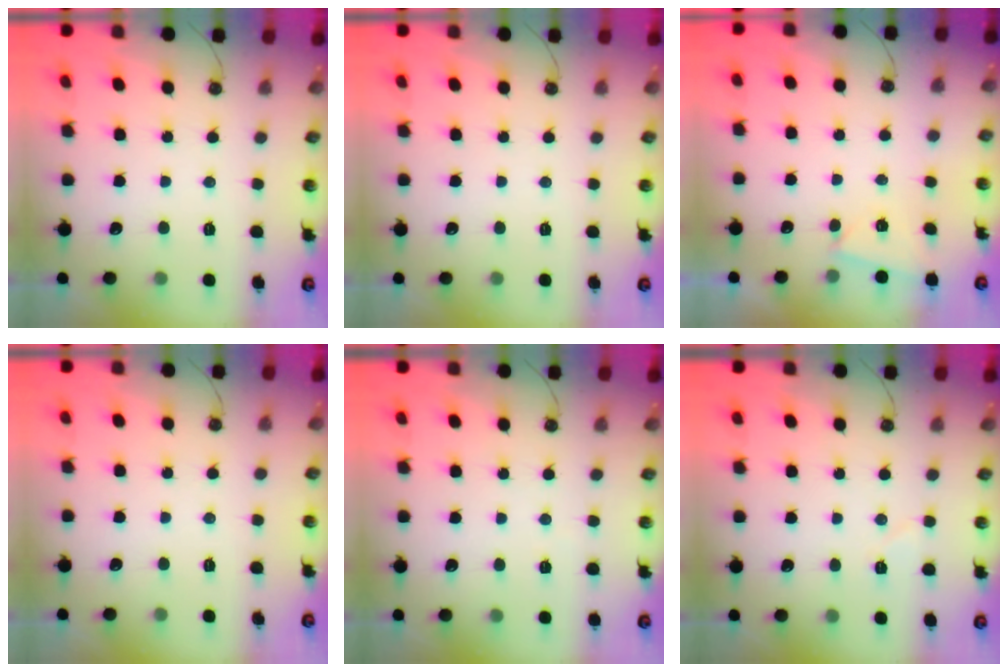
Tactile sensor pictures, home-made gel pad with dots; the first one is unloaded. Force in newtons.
{"total": 0.0}
{"total": 2.5, "press": 1.6, "slide": 1.9}
{"total": 0.0}
{"total": 1.1, "press": 0.7, "slide": 0.8}
{"total": 3.9, "press": 3.3, "slide": 1.9}